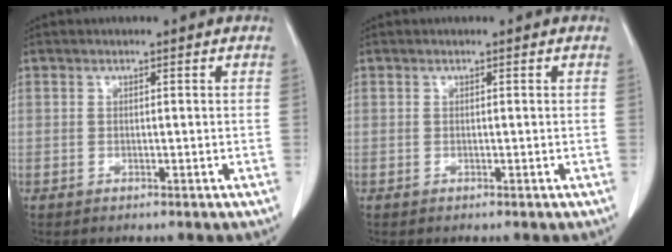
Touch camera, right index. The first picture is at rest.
{"total": 0.0}